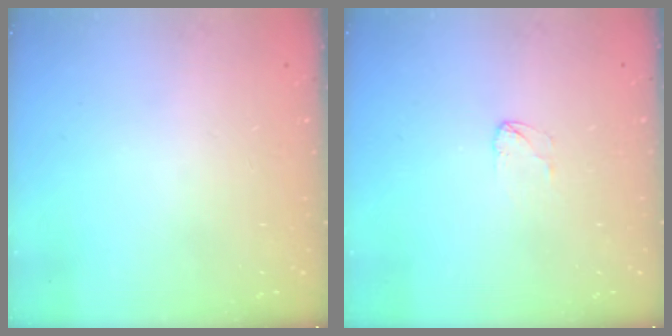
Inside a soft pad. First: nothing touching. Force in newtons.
{"total": 2.5, "press": 2.5, "slide": 0.1}